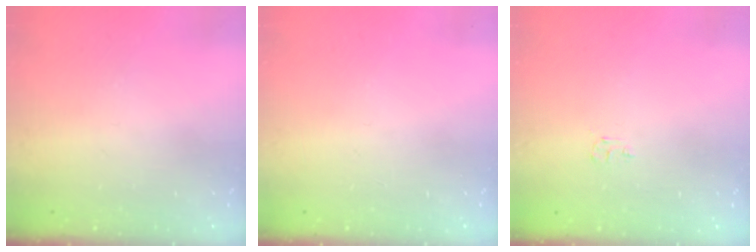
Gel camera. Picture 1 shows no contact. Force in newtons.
{"total": 0.0}
{"total": 4.7, "press": 4.6, "slide": 0.5}